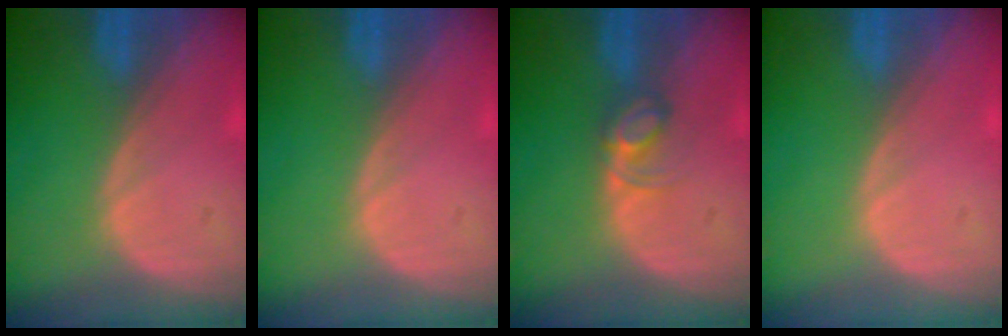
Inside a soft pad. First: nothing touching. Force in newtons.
{"total": 0.0}
{"total": 3.3, "press": 3.3, "slide": 0.2}
{"total": 0.0}